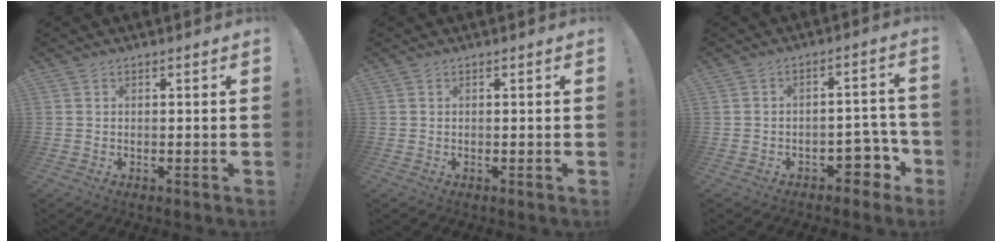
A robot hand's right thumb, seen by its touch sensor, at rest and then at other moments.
{"total": 0.0}
{"total": 7.5, "force": [-3.6, 5.1, 4.2], "torque": [-0.035, 0.019, -0.056]}